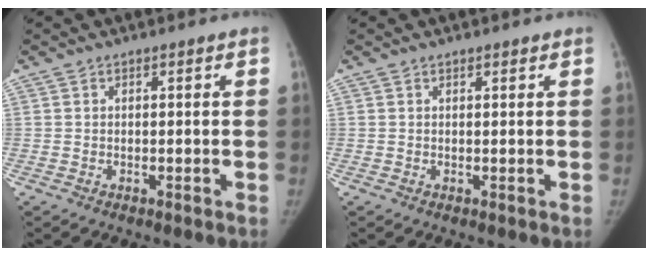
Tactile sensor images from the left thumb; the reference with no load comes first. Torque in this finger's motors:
{"motor_torque": [-0.12, -0.04, -0.08, 0.19, -0.05]}